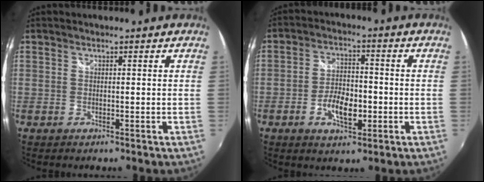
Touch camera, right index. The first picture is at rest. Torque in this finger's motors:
{"motor_torque": [0.15, 0.01, 0.34, 0.04]}